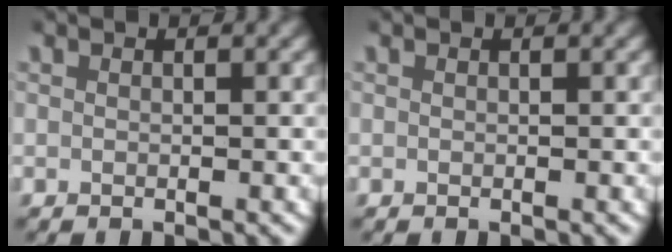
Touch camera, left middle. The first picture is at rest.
{"total": 0.0}